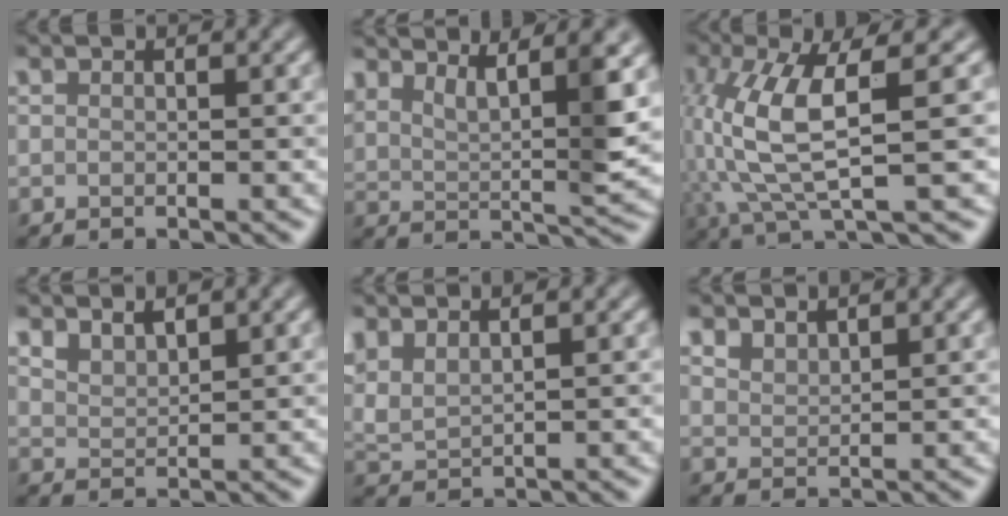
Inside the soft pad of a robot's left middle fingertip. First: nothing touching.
{"total": 6.9, "force": [4.3, 1.7, 5.1], "torque": [-0.083, 0.002, 0.083]}
{"total": 7.5, "force": [0.5, 1.7, 7.3], "torque": [-0.154, 0.000, 0.013]}
{"total": 2.9, "force": [2.4, 1.0, 1.2], "torque": [-0.018, -0.001, 0.039]}
{"total": 3.8, "force": [2.8, 1.4, 2.2], "torque": [-0.058, 0.011, 0.059]}
{"total": 2.4, "force": [2.2, 0.5, 0.6], "torque": [-0.010, -0.001, 0.044]}